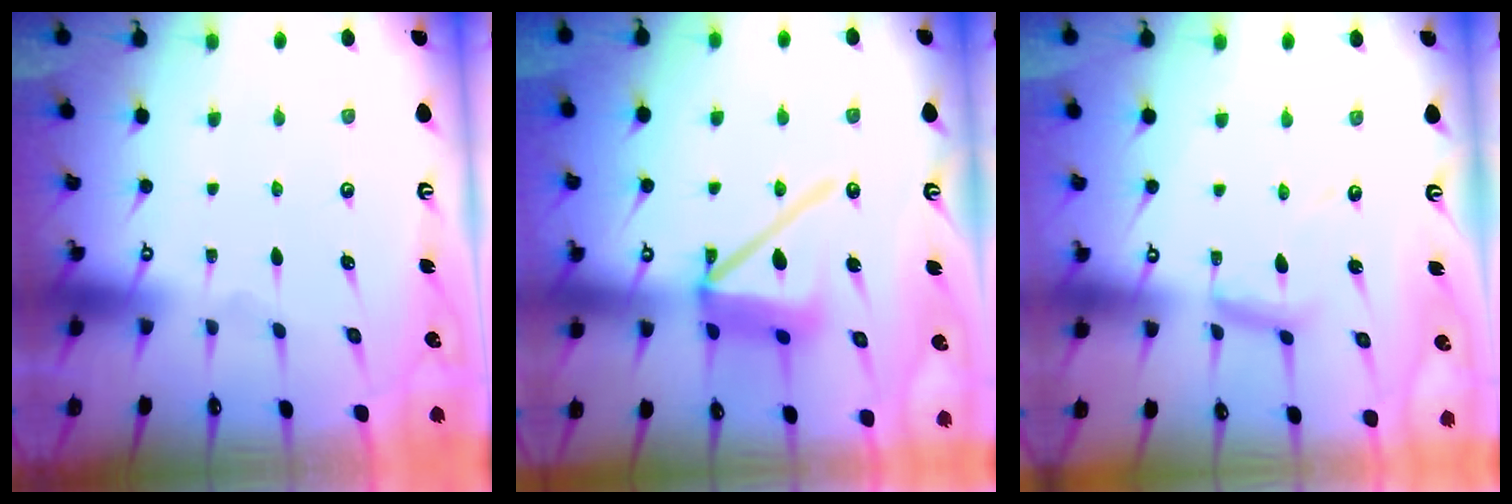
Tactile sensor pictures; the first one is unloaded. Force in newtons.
{"total": 13.6, "press": 13.5, "slide": 1.9}
{"total": 8.6, "press": 8.6, "slide": 0.6}